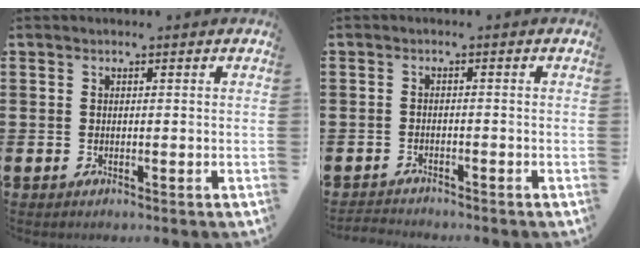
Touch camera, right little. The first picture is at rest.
{"total": 1.0, "force": [-0.9, -0.1, -0.2], "torque": [0.001, 0.002, -0.020]}